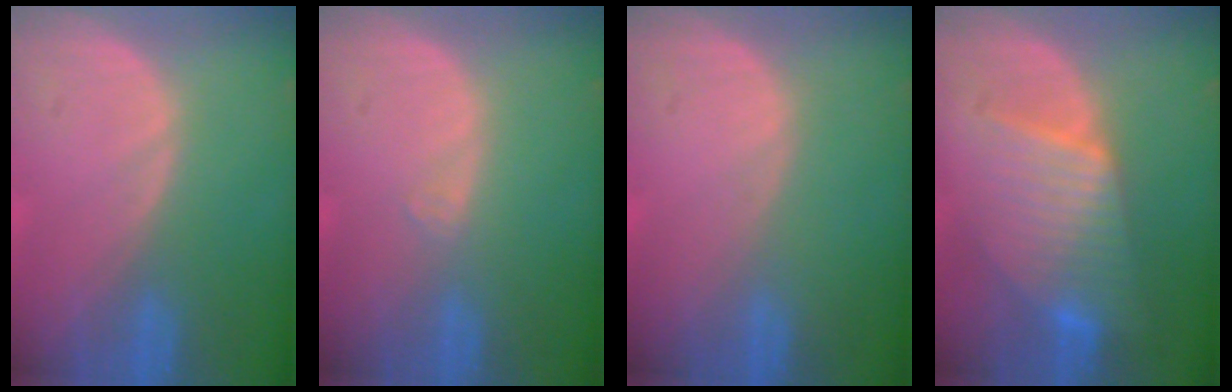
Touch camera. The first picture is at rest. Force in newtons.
{"total": 0.6, "press": 0.5, "slide": 0.2}
{"total": 0.0}
{"total": 7.6, "press": 7.6, "slide": 0.2}